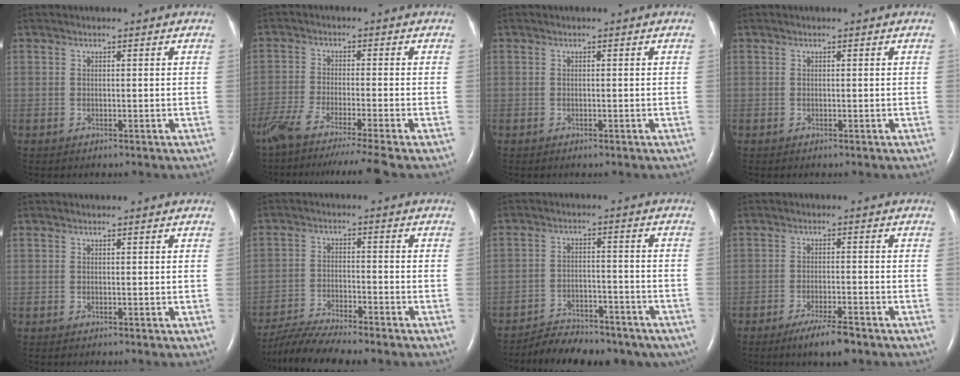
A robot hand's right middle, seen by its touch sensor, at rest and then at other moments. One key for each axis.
{"total": 13.2, "fx": -11.0, "fy": -1.6, "fz": 7.1, "tx": -0.106, "ty": -0.046, "tz": -0.174}
{"total": 0.0}
{"total": 0.0}
{"total": 0.0}
{"total": 8.8, "fx": -7.9, "fy": 0.3, "fz": 3.9, "tx": -0.072, "ty": -0.015, "tz": -0.134}
{"total": 14.2, "fx": -12.1, "fy": 5.7, "fz": 5.0, "tx": -0.071, "ty": 0.017, "tz": -0.160}
{"total": 5.7, "fx": -4.1, "fy": 0.6, "fz": 3.9, "tx": -0.074, "ty": -0.010, "tz": -0.068}